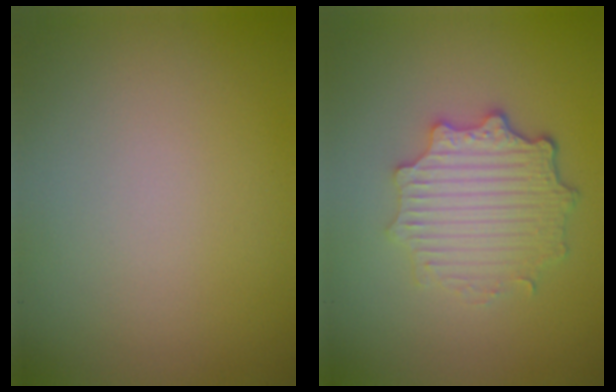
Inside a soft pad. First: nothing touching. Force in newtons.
{"total": 4.6, "press": 3.6, "slide": 2.8}